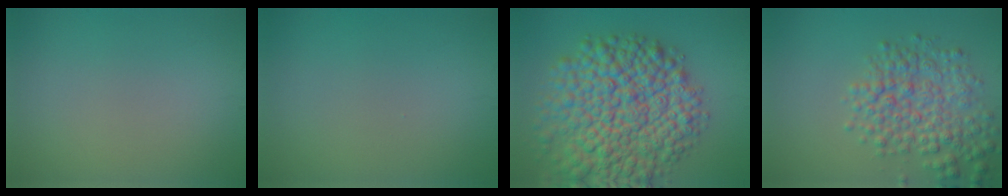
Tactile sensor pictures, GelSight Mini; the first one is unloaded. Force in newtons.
{"total": 0.0}
{"total": 12.8, "press": 12.8, "slide": 0.4}
{"total": 5.5, "press": 5.5, "slide": 0.2}